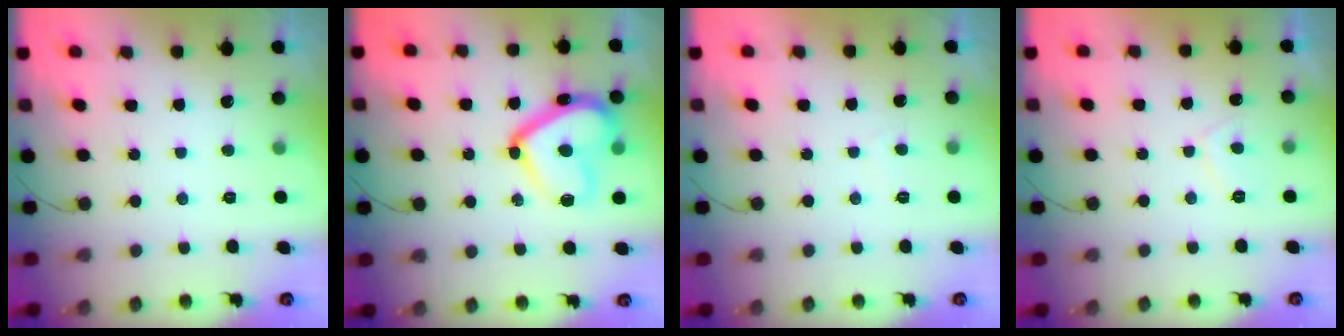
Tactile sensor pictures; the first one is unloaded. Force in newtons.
{"total": 17.5, "press": 17.4, "slide": 1.7}
{"total": 0.8, "press": 0.7, "slide": 0.3}
{"total": 2.1, "press": 2.0, "slide": 0.7}